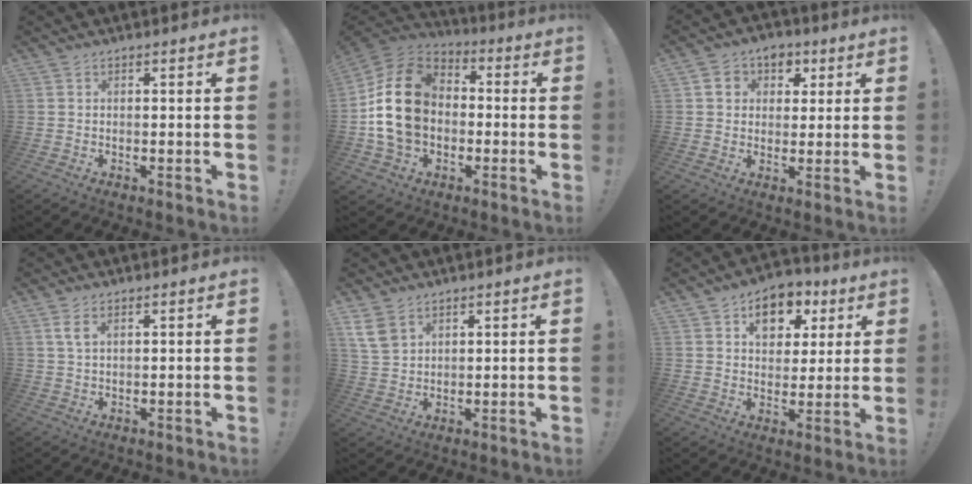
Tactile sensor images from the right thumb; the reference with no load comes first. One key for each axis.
{"total": 19.9, "fx": 0.9, "fy": 15.3, "fz": 12.6, "tx": -0.225, "ty": 0.020, "tz": 0.024}
{"total": 6.8, "fx": 1.7, "fy": 6.3, "fz": 1.9, "tx": -0.030, "ty": 0.000, "tz": 0.036}
{"total": 3.7, "fx": 1.6, "fy": 1.6, "fz": 2.8, "tx": -0.049, "ty": -0.002, "tz": 0.027}
{"total": 6.7, "fx": 4.0, "fy": 4.1, "fz": 3.4, "tx": -0.072, "ty": -0.012, "tz": 0.080}
{"total": 10.9, "fx": 5.3, "fy": 7.8, "fz": 5.4, "tx": -0.066, "ty": -0.023, "tz": 0.096}